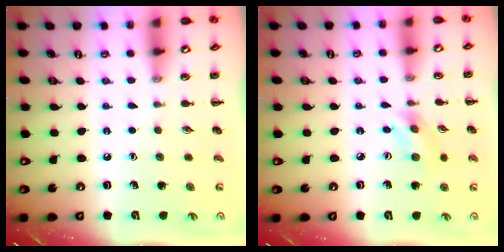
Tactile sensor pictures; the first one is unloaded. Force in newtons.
{"total": 2.8, "press": 2.7, "slide": 0.9}